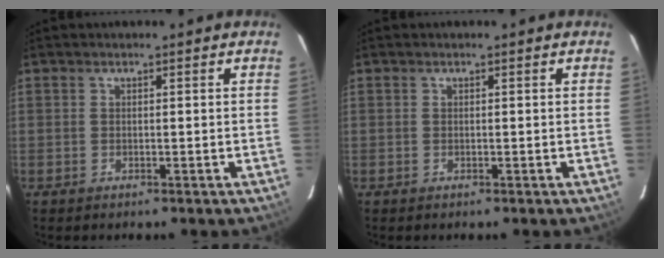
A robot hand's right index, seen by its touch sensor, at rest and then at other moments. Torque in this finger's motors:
{"motor_torque": [0.00, 0.00, 0.02, 0.00]}